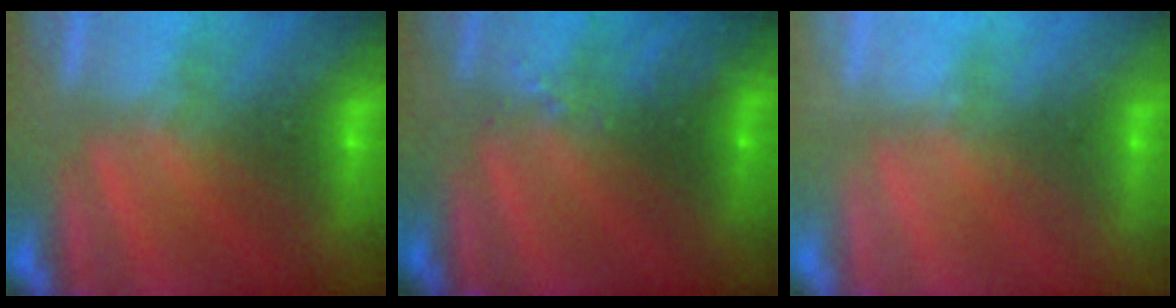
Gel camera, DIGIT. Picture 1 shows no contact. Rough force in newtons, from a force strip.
{"total": 2.9}
{"total": 2.2}